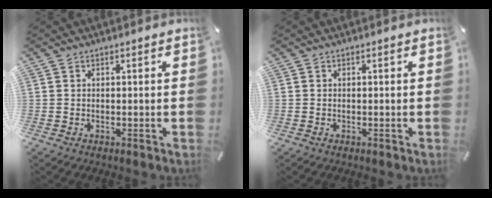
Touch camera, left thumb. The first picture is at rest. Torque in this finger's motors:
{"motor_torque": [-0.28, 0.05, -0.08, -0.01, -0.02]}